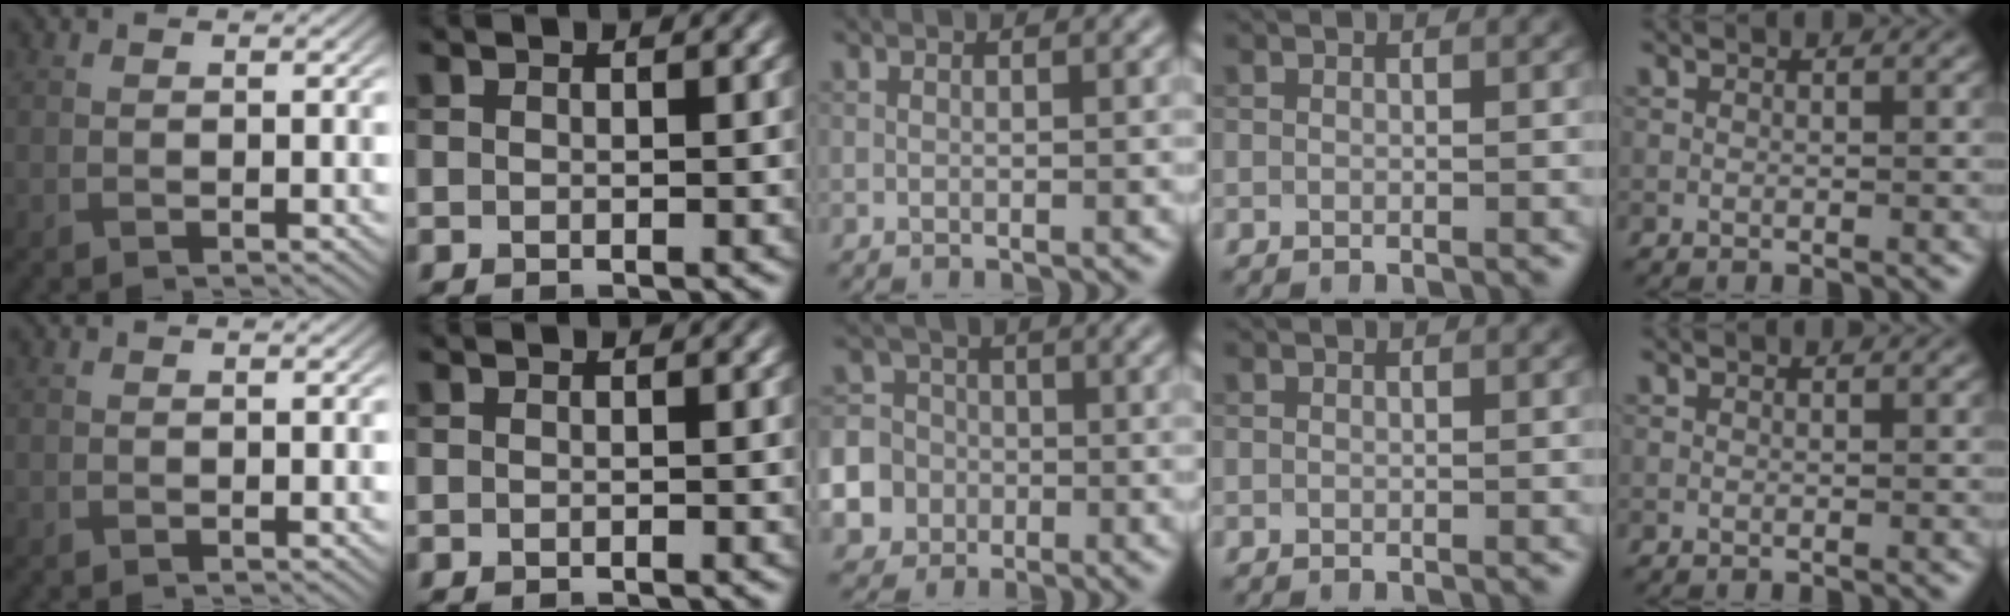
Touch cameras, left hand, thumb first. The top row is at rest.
{"middle": {"total": 11.7, "force": [-4.5, 10.6, 2.3], "torque": [-0.079, -0.024, -0.101]}}